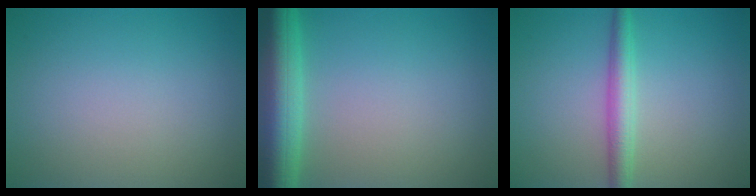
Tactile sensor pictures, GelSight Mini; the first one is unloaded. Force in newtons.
{"total": 7.5, "press": 7.4, "slide": 0.4}
{"total": 3.0, "press": 3.0, "slide": 0.1}